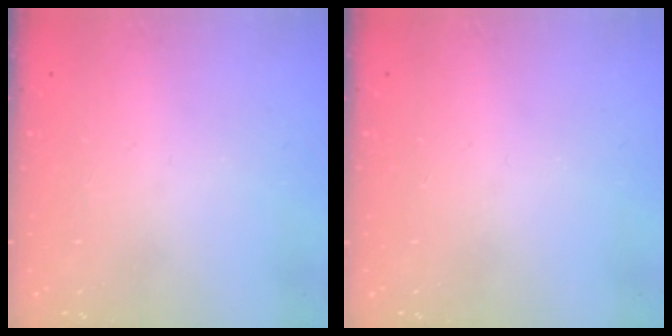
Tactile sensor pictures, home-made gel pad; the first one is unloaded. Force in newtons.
{"total": 0.0}